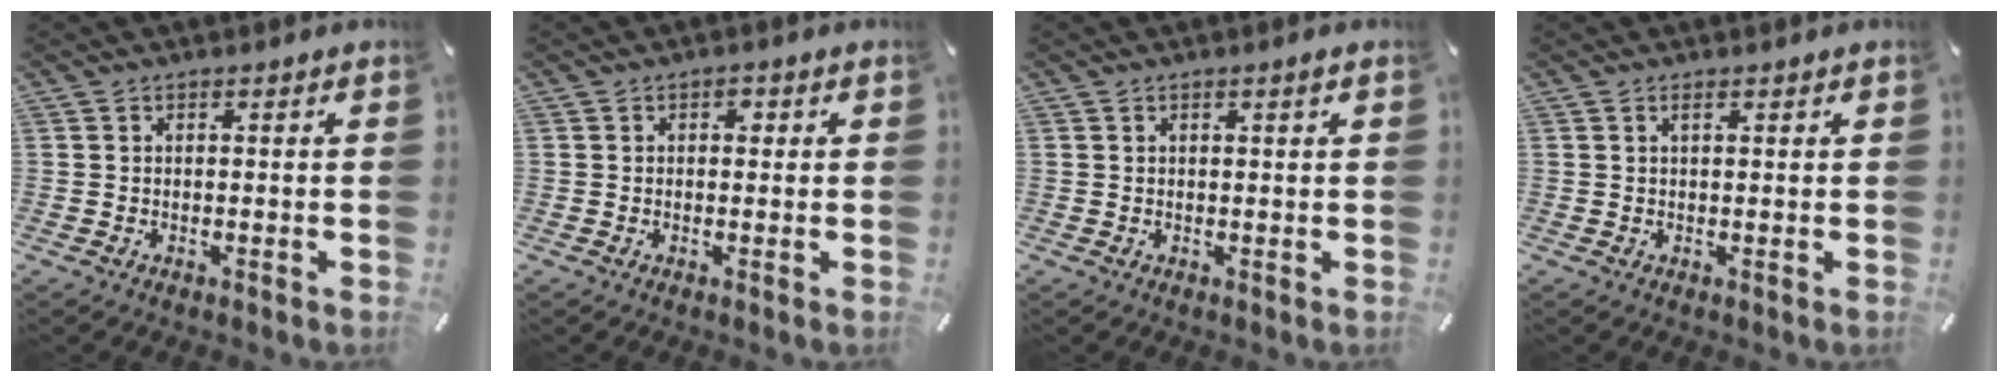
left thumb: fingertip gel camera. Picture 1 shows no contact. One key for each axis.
{"total": 1.5, "fx": 0.4, "fy": 1.2, "fz": 0.9, "tx": -0.011, "ty": 0.005, "tz": 0.003}
{"total": 1.2, "fx": 0.6, "fy": 0.1, "fz": 1.0, "tx": -0.019, "ty": 0.001, "tz": 0.009}
{"total": 1.0, "fx": 0.5, "fy": 0.3, "fz": 0.8, "tx": -0.016, "ty": 0.001, "tz": 0.008}